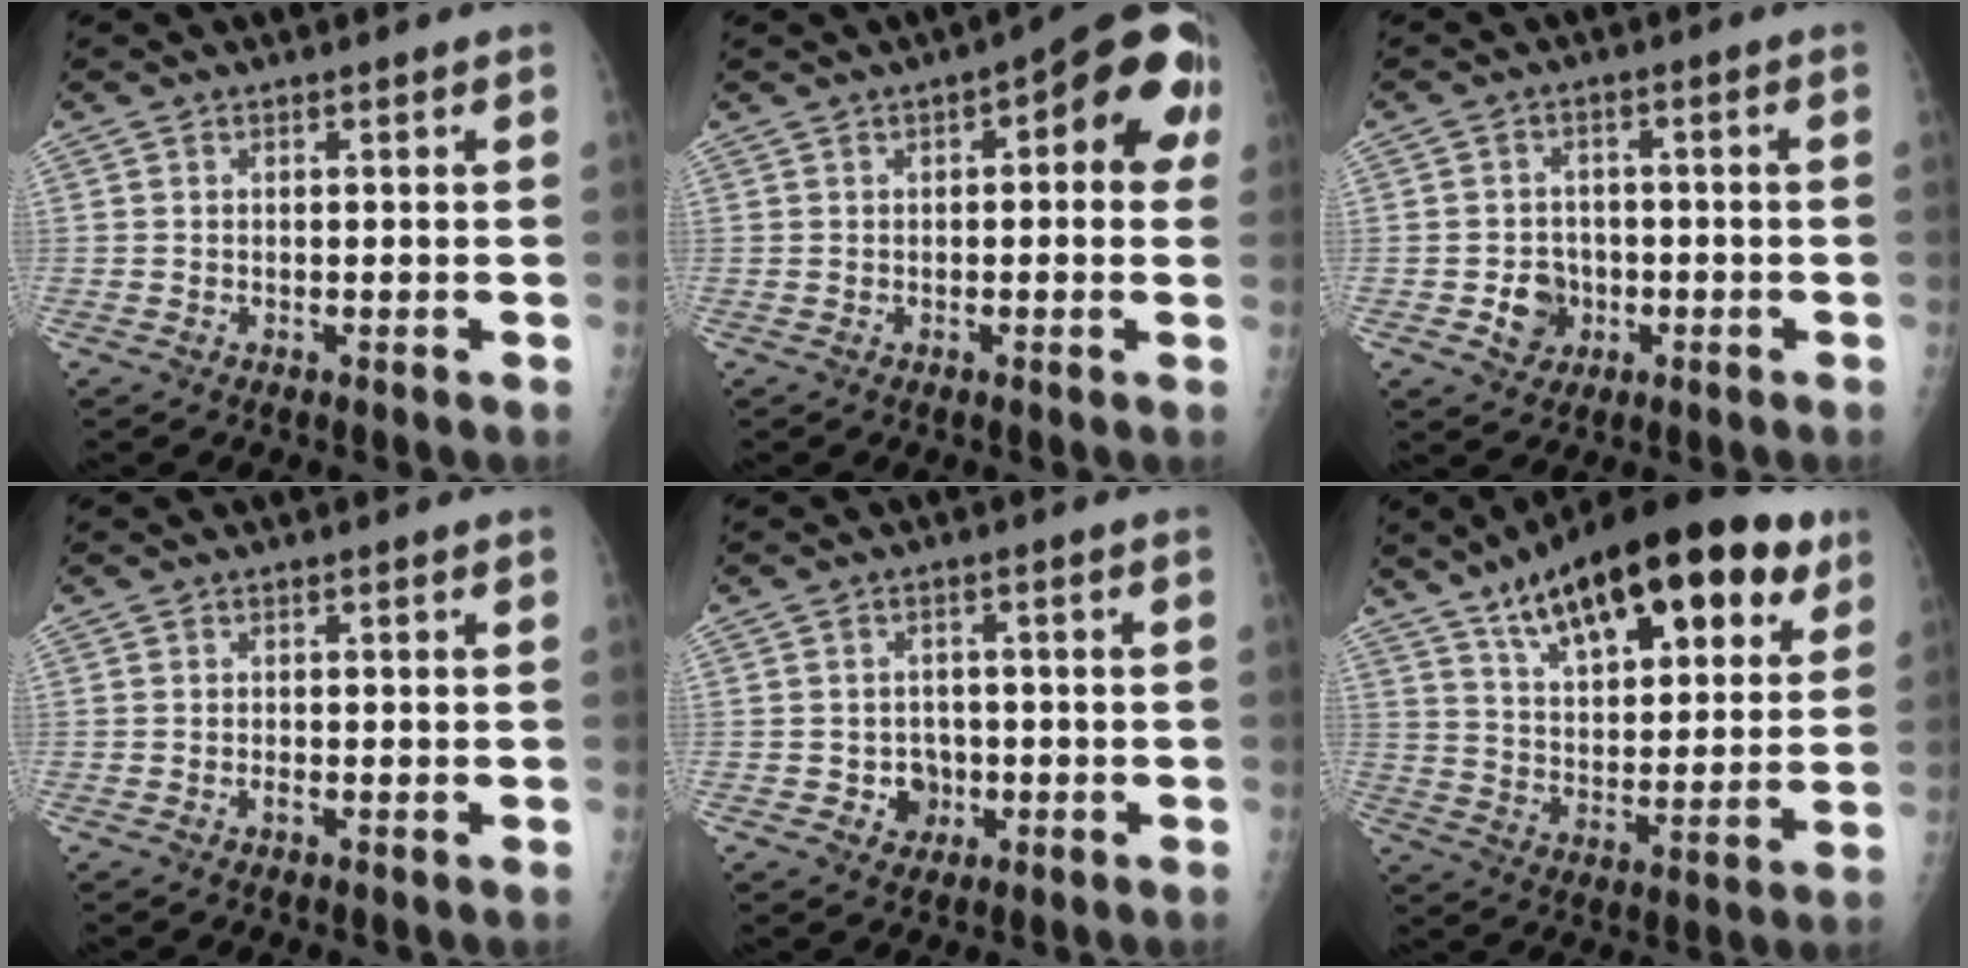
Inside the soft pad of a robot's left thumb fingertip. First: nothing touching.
{"total": 12.6, "force": [3.4, 4.9, 11.1], "torque": [-0.100, 0.022, 0.029]}
{"total": 5.2, "force": [-1.7, 4.6, 1.9], "torque": [-0.007, 0.010, -0.023]}
{"total": 0.7, "force": [-0.5, 0.3, 0.4], "torque": [-0.005, 0.001, -0.008]}
{"total": 4.3, "force": [-1.3, 3.8, 1.4], "torque": [0.005, 0.009, -0.016]}
{"total": 25.3, "force": [14.1, 10.1, 18.4], "torque": [-0.251, -0.029, 0.221]}